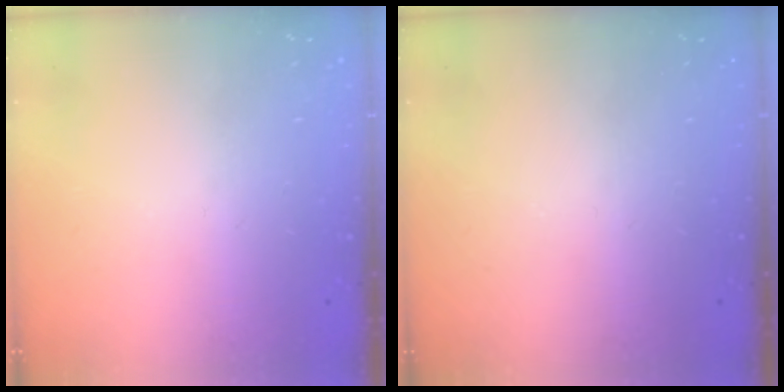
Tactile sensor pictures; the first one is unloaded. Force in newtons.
{"total": 0.0}